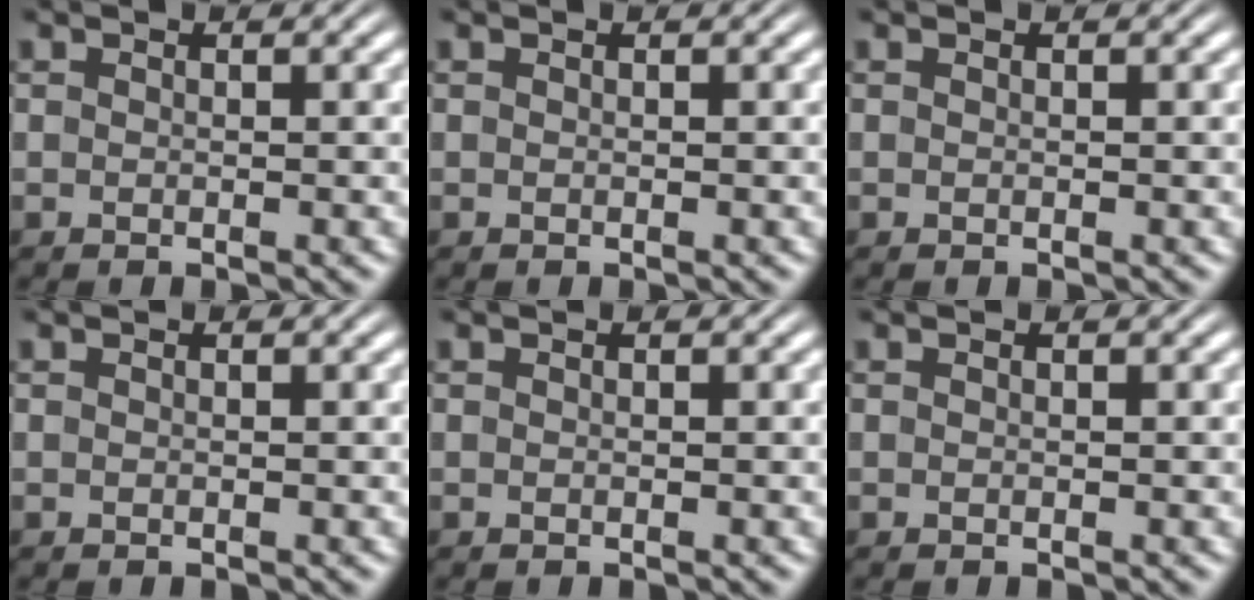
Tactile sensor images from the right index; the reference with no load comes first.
{"total": 0.0}
{"total": 0.0}
{"total": 0.0}
{"total": 0.0}
{"total": 0.0}